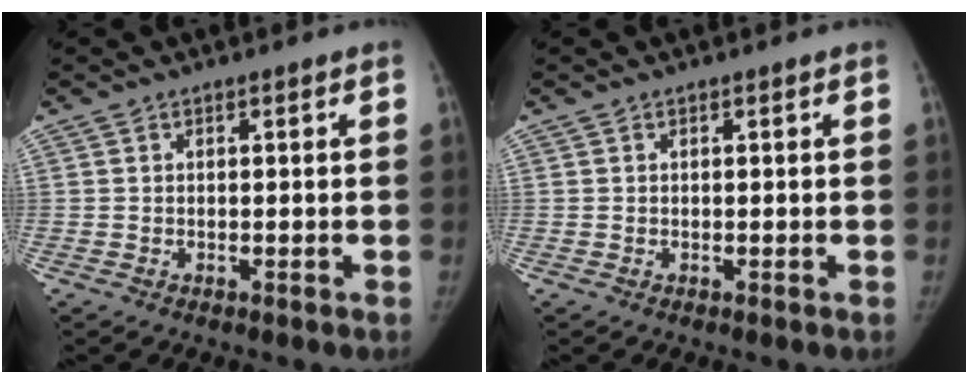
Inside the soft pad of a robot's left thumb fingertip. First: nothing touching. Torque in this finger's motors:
{"motor_torque": [0.07, 0.06, 0.29, -0.07, 0.00]}